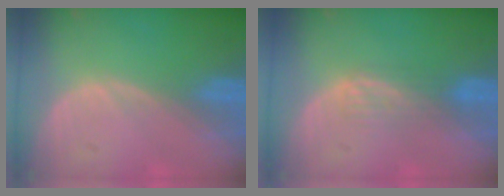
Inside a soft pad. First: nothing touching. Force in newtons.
{"total": 2.6, "press": 2.6, "slide": 0.4}